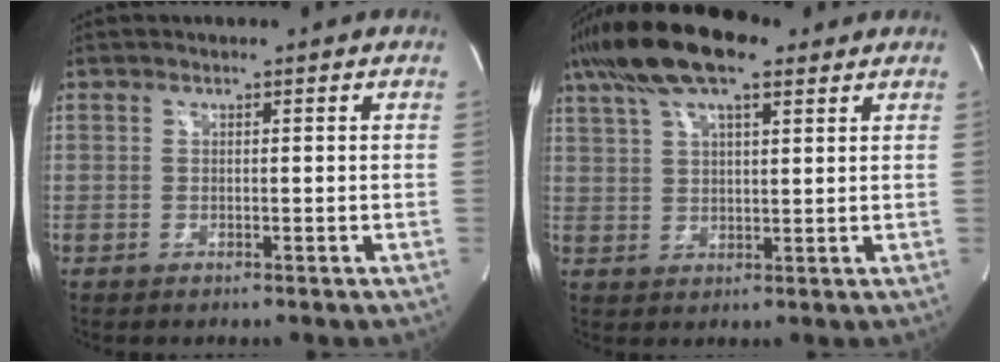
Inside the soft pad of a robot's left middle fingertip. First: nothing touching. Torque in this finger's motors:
{"motor_torque": [1.45, -0.69, 0.30, 0.19]}